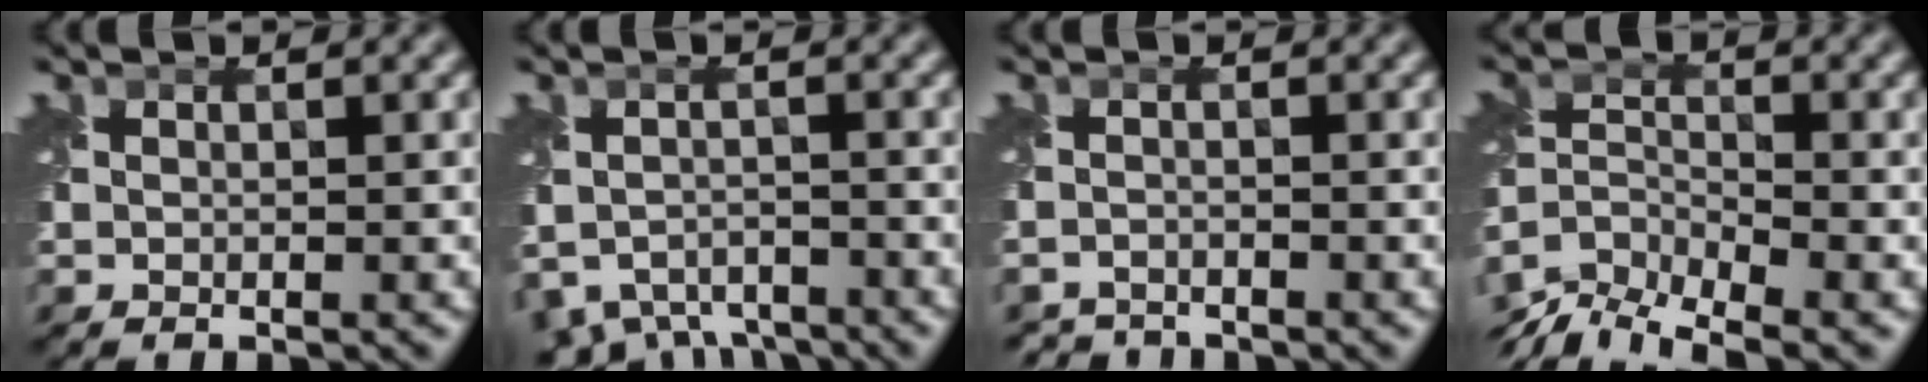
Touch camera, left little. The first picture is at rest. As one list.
[{"total": 4.7, "force": [-3.9, 2.4, 1.0], "torque": [-0.013, -0.010, -0.059]}, {"total": 2.2, "force": [-2.2, 0.3, -0.3], "torque": [0.000, -0.001, -0.042]}, {"total": 6.4, "force": [-5.0, 2.4, 3.1], "torque": [-0.056, 0.004, -0.099]}]